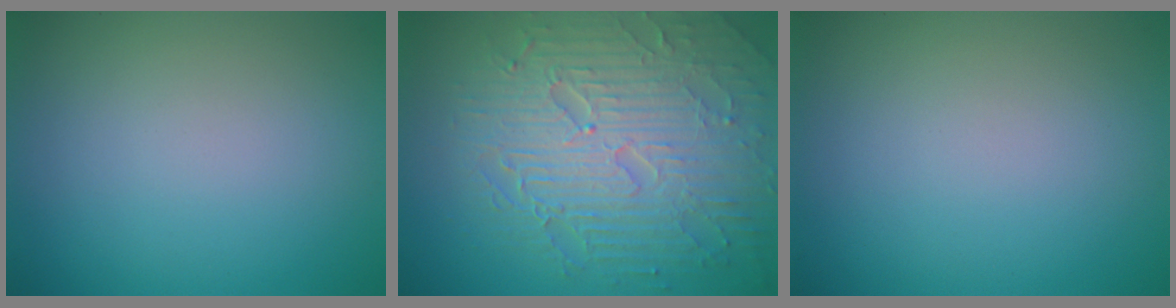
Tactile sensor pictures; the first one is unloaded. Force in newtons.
{"total": 9.7, "press": 6.5, "slide": 7.2}
{"total": 0.0}